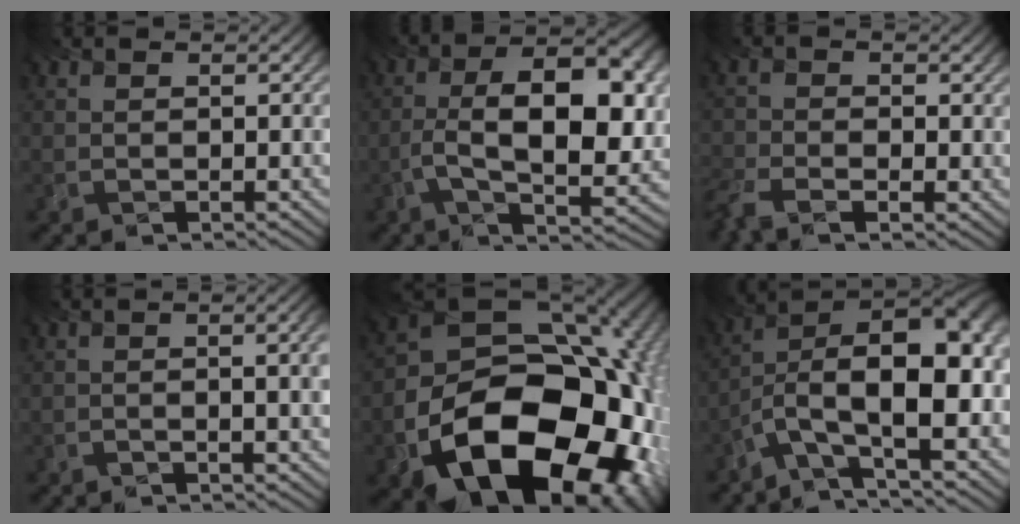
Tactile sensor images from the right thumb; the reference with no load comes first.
{"total": 11.5, "force": [-1.6, 5.1, 10.2], "torque": [-0.158, -0.010, -0.028]}
{"total": 4.6, "force": [-3.3, 2.4, 2.2], "torque": [-0.066, -0.016, -0.074]}
{"total": 4.5, "force": [-0.8, 1.5, 4.2], "torque": [-0.034, 0.020, -0.040]}
{"total": 21.9, "force": [-9.5, 14.8, 13.0], "torque": [-0.240, -0.077, -0.126]}
{"total": 13.7, "force": [-5.4, 5.6, 11.3], "torque": [-0.195, 0.006, -0.104]}